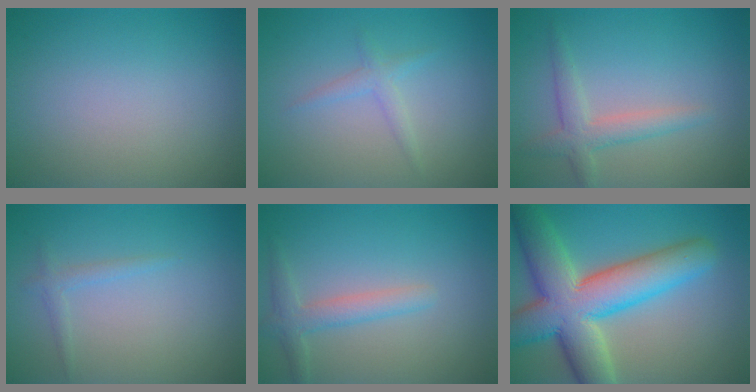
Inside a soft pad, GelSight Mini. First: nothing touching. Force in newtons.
{"total": 1.4, "press": 1.4, "slide": 0.0}
{"total": 2.7, "press": 2.7, "slide": 0.1}
{"total": 1.1, "press": 1.1, "slide": 0.1}
{"total": 2.4, "press": 2.4, "slide": 0.1}
{"total": 11.2, "press": 11.2, "slide": 0.6}